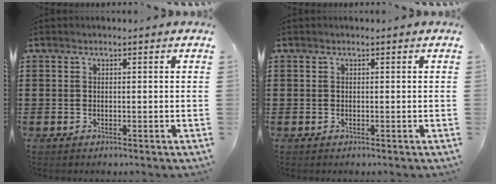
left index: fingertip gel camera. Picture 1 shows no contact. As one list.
[{"total": 0.0}]